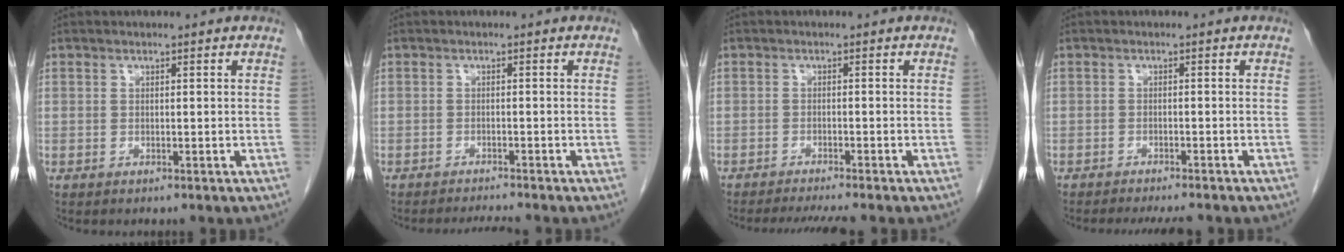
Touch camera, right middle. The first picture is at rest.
{"total": 2.8, "force": [-2.6, -0.9, 0.4], "torque": [-0.009, -0.013, -0.041]}
{"total": 6.1, "force": [-5.4, -0.3, 2.8], "torque": [-0.034, -0.013, -0.084]}
{"total": 6.6, "force": [-5.9, 0.8, 3.0], "torque": [-0.036, -0.010, -0.083]}